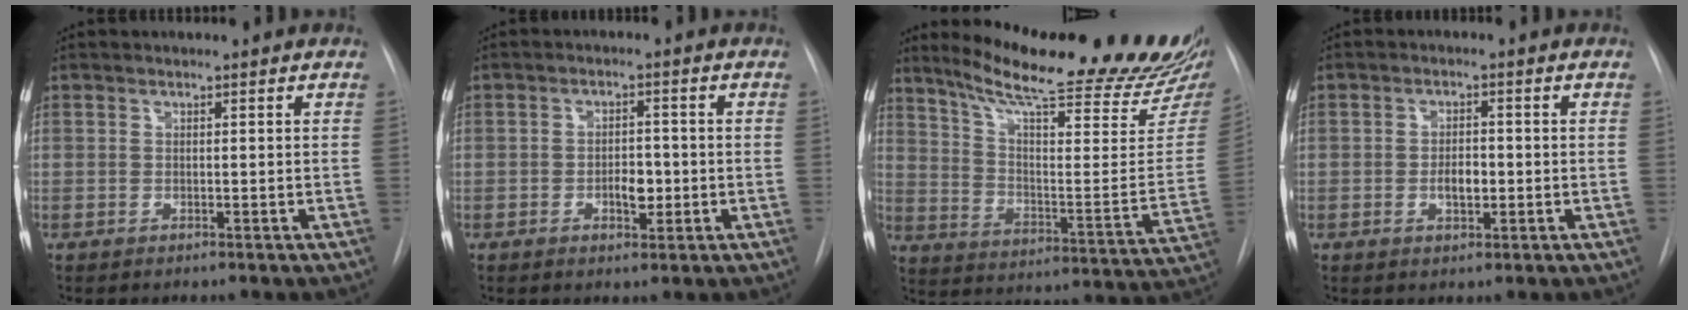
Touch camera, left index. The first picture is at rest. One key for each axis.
{"total": 3.8, "fx": -1.3, "fy": 1.9, "fz": 3.0, "tx": -0.042, "ty": 0.000, "tz": -0.018}
{"total": 27.7, "fx": 23.1, "fy": 1.8, "fz": 15.1, "tx": -0.231, "ty": -0.086, "tz": 0.312}
{"total": 3.2, "fx": -1.0, "fy": 1.5, "fz": 2.7, "tx": -0.044, "ty": -0.001, "tz": -0.015}